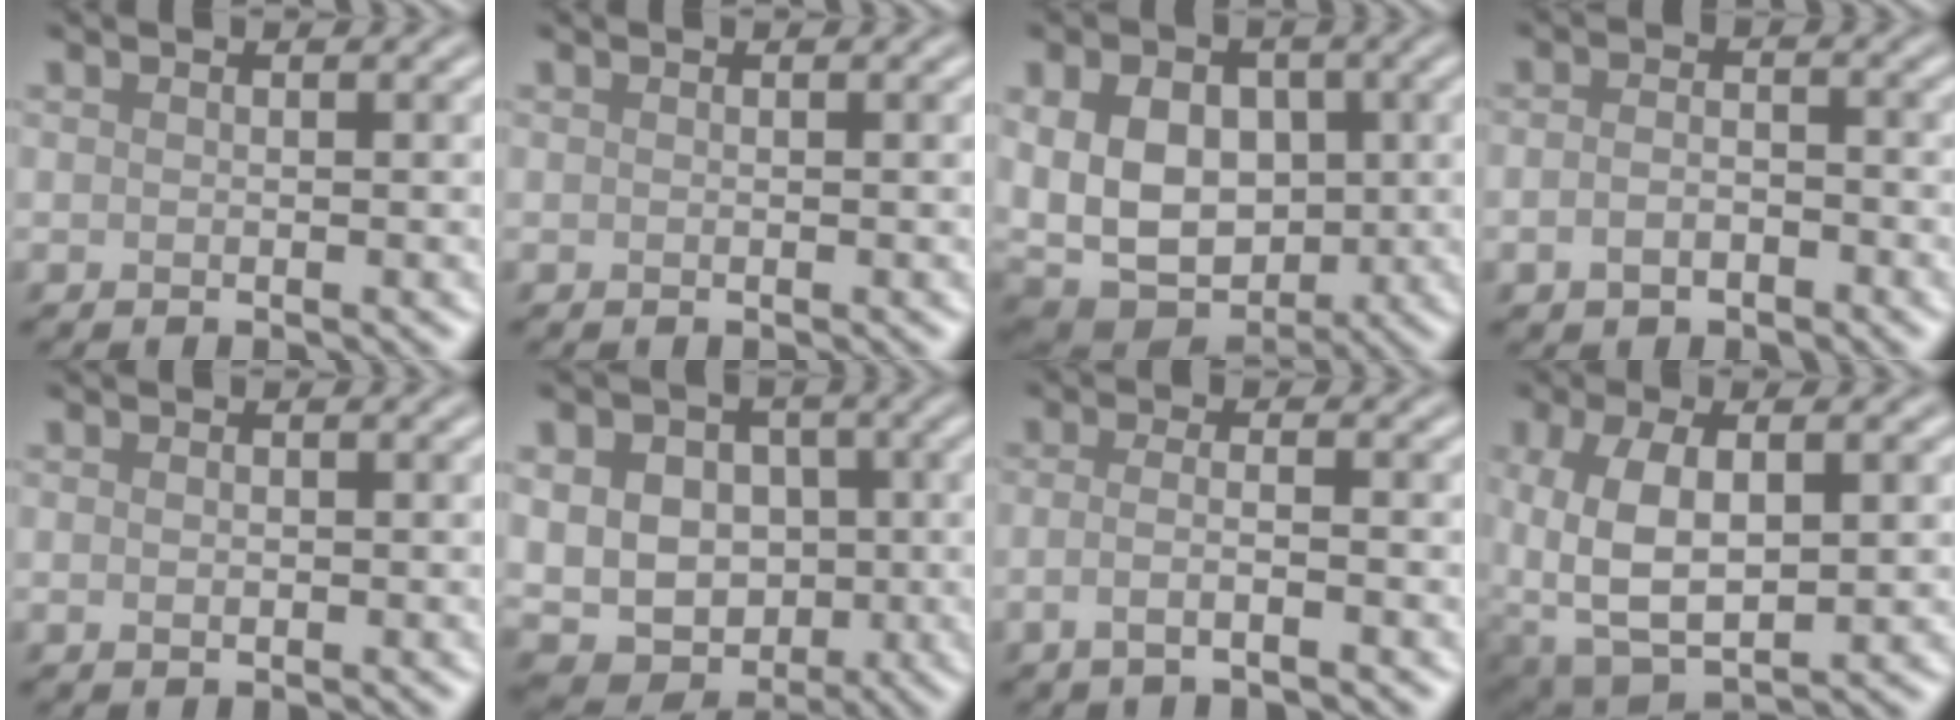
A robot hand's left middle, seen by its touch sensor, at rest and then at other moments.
{"total": 0.0}
{"total": 9.8, "force": [0.5, 7.2, 6.6], "torque": [-0.135, -0.005, 0.013]}
{"total": 2.3, "force": [-1.1, 1.4, 1.4], "torque": [-0.027, 0.001, -0.024]}
{"total": 0.7, "force": [0.0, 0.5, 0.5], "torque": [-0.009, 0.000, 0.001]}
{"total": 13.4, "force": [2.0, 11.2, 7.1], "torque": [-0.118, 0.025, 0.024]}
{"total": 2.6, "force": [-1.0, 0.9, 2.3], "torque": [-0.036, -0.004, -0.027]}
{"total": 8.0, "force": [0.1, 4.6, 6.5], "torque": [-0.139, -0.009, 0.010]}